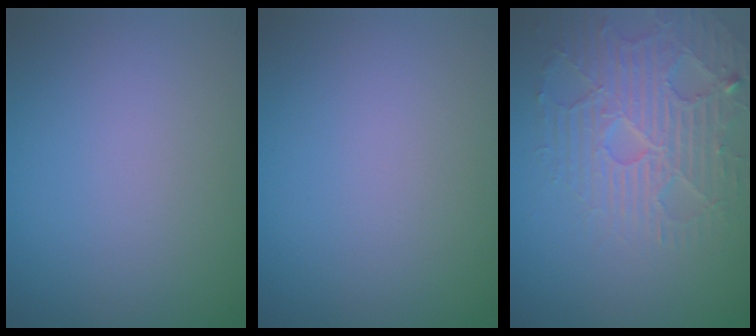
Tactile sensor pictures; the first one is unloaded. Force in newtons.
{"total": 0.0}
{"total": 4.6, "press": 4.3, "slide": 1.7}